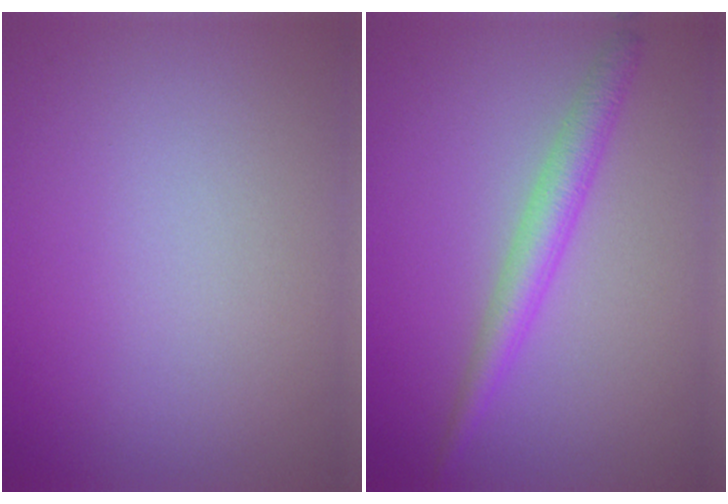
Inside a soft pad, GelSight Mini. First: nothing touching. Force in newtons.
{"total": 2.8, "press": 2.8, "slide": 0.1}